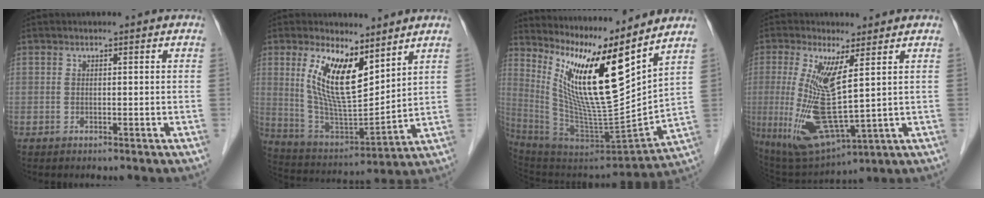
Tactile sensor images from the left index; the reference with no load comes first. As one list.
[{"total": 12.4, "force": [6.3, 3.7, 10.0], "torque": [-0.199, -0.003, 0.130]}, {"total": 17.8, "force": [10.4, 1.5, 14.4], "torque": [-0.266, -0.022, 0.193]}, {"total": 11.8, "force": [1.2, 2.2, 11.6], "torque": [-0.243, -0.022, 0.036]}]